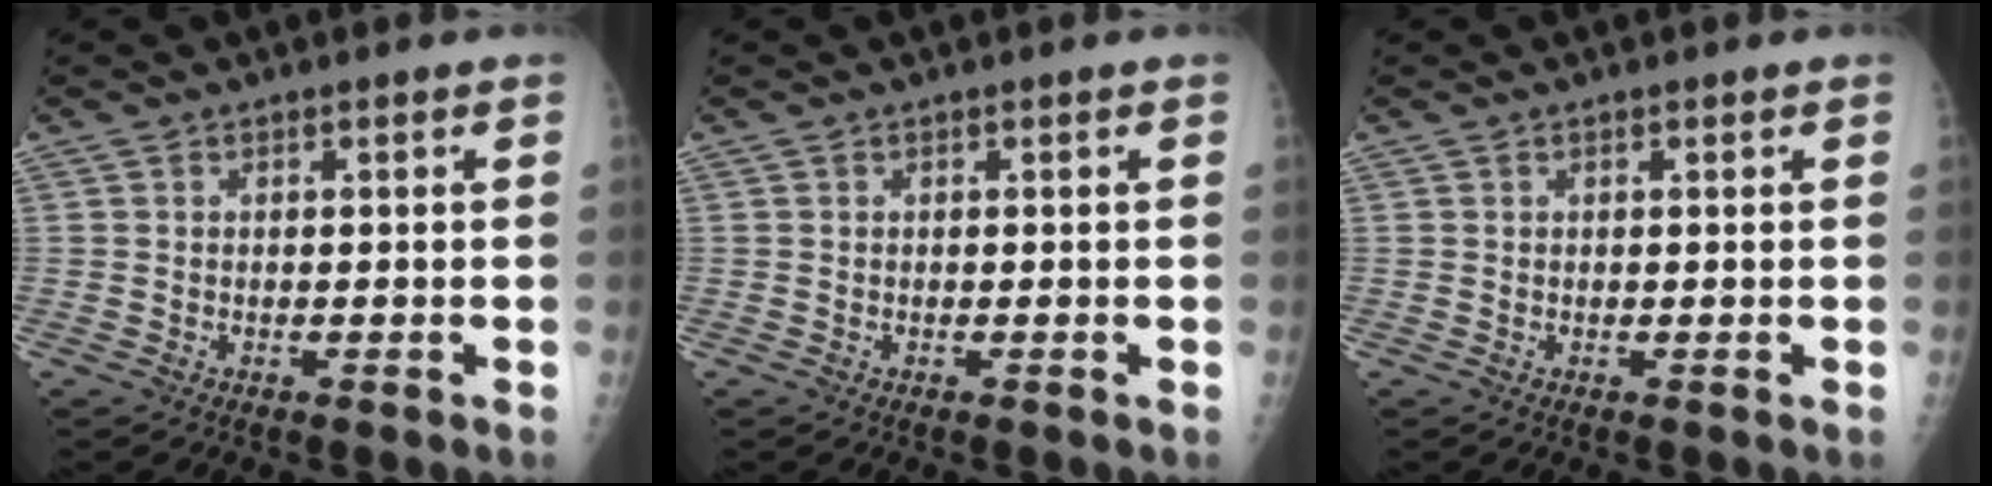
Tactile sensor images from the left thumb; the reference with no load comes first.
{"total": 0.0}
{"total": 0.6, "force": [0.3, 0.2, 0.5], "torque": [-0.009, 0.000, 0.004]}